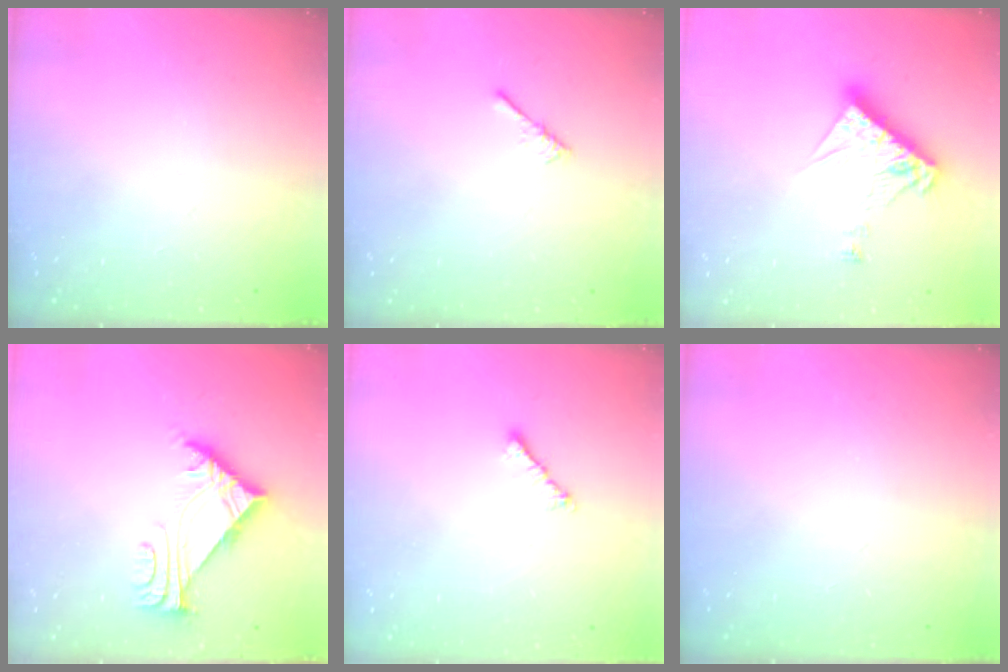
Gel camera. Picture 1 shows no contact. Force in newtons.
{"total": 0.0}
{"total": 11.6, "press": 11.6, "slide": 1.0}
{"total": 6.2, "press": 6.2, "slide": 0.2}
{"total": 1.8, "press": 1.8, "slide": 0.5}
{"total": 0.0}